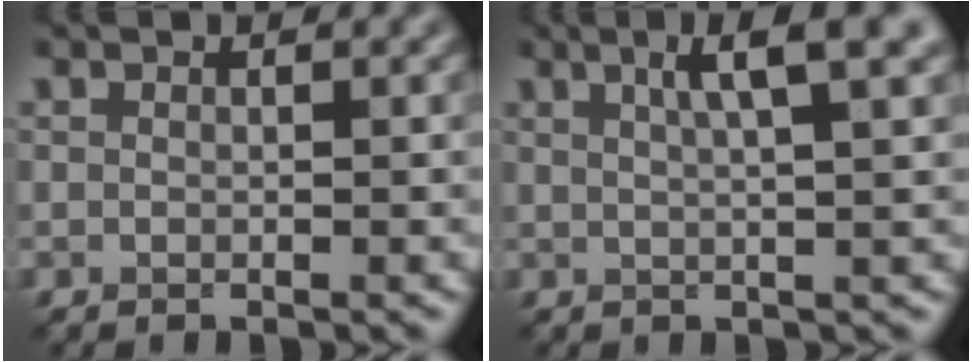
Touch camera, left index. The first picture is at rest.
{"total": 5.1, "force": [2.4, 1.0, 4.4], "torque": [-0.053, 0.012, 0.032]}